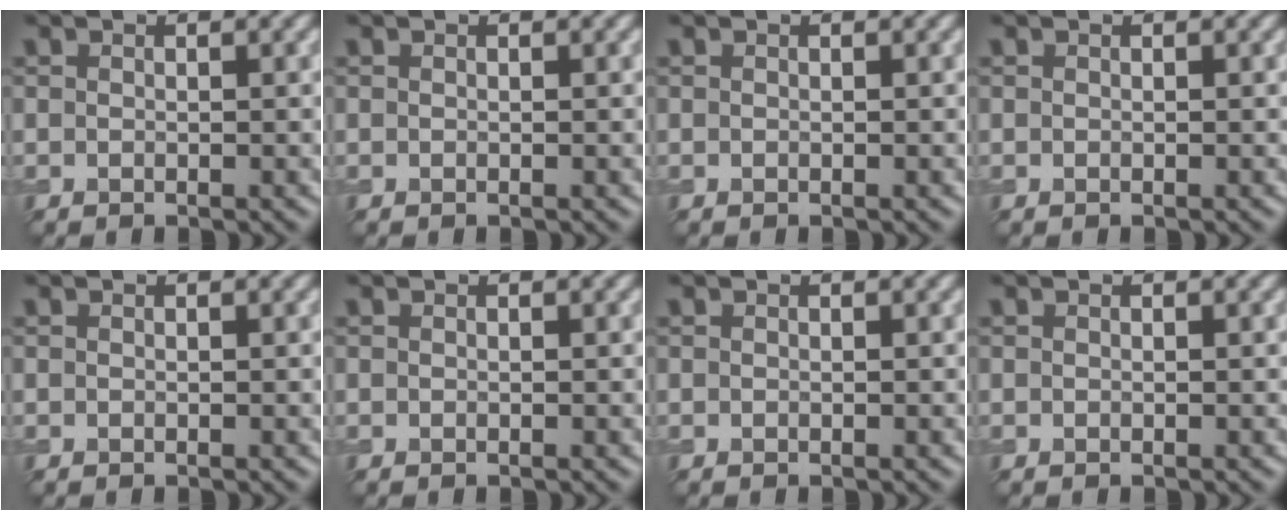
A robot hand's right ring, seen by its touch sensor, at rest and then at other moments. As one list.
[{"total": 0.0}, {"total": 0.0}, {"total": 0.0}, {"total": 0.0}, {"total": 0.0}, {"total": 0.0}, {"total": 0.0}]